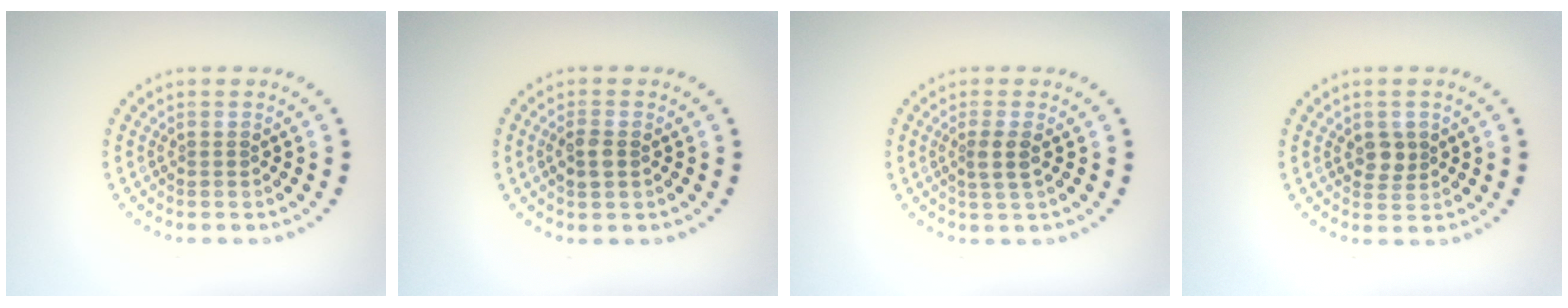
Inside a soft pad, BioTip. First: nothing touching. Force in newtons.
{"total": 1.8, "press": 1.8, "slide": 0.2}
{"total": 1.7, "press": 1.4, "slide": 0.9}
{"total": 1.9, "press": 1.7, "slide": 0.7}